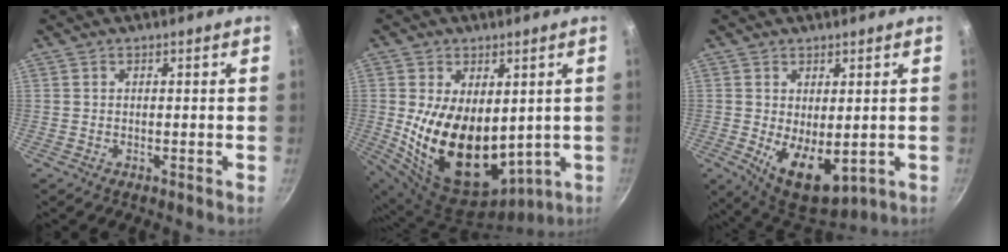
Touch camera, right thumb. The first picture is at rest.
{"total": 19.9, "force": [0.8, 12.3, 15.6], "torque": [-0.257, -0.034, 0.043]}
{"total": 10.2, "force": [-0.8, 5.4, 8.6], "torque": [-0.108, -0.022, 0.007]}